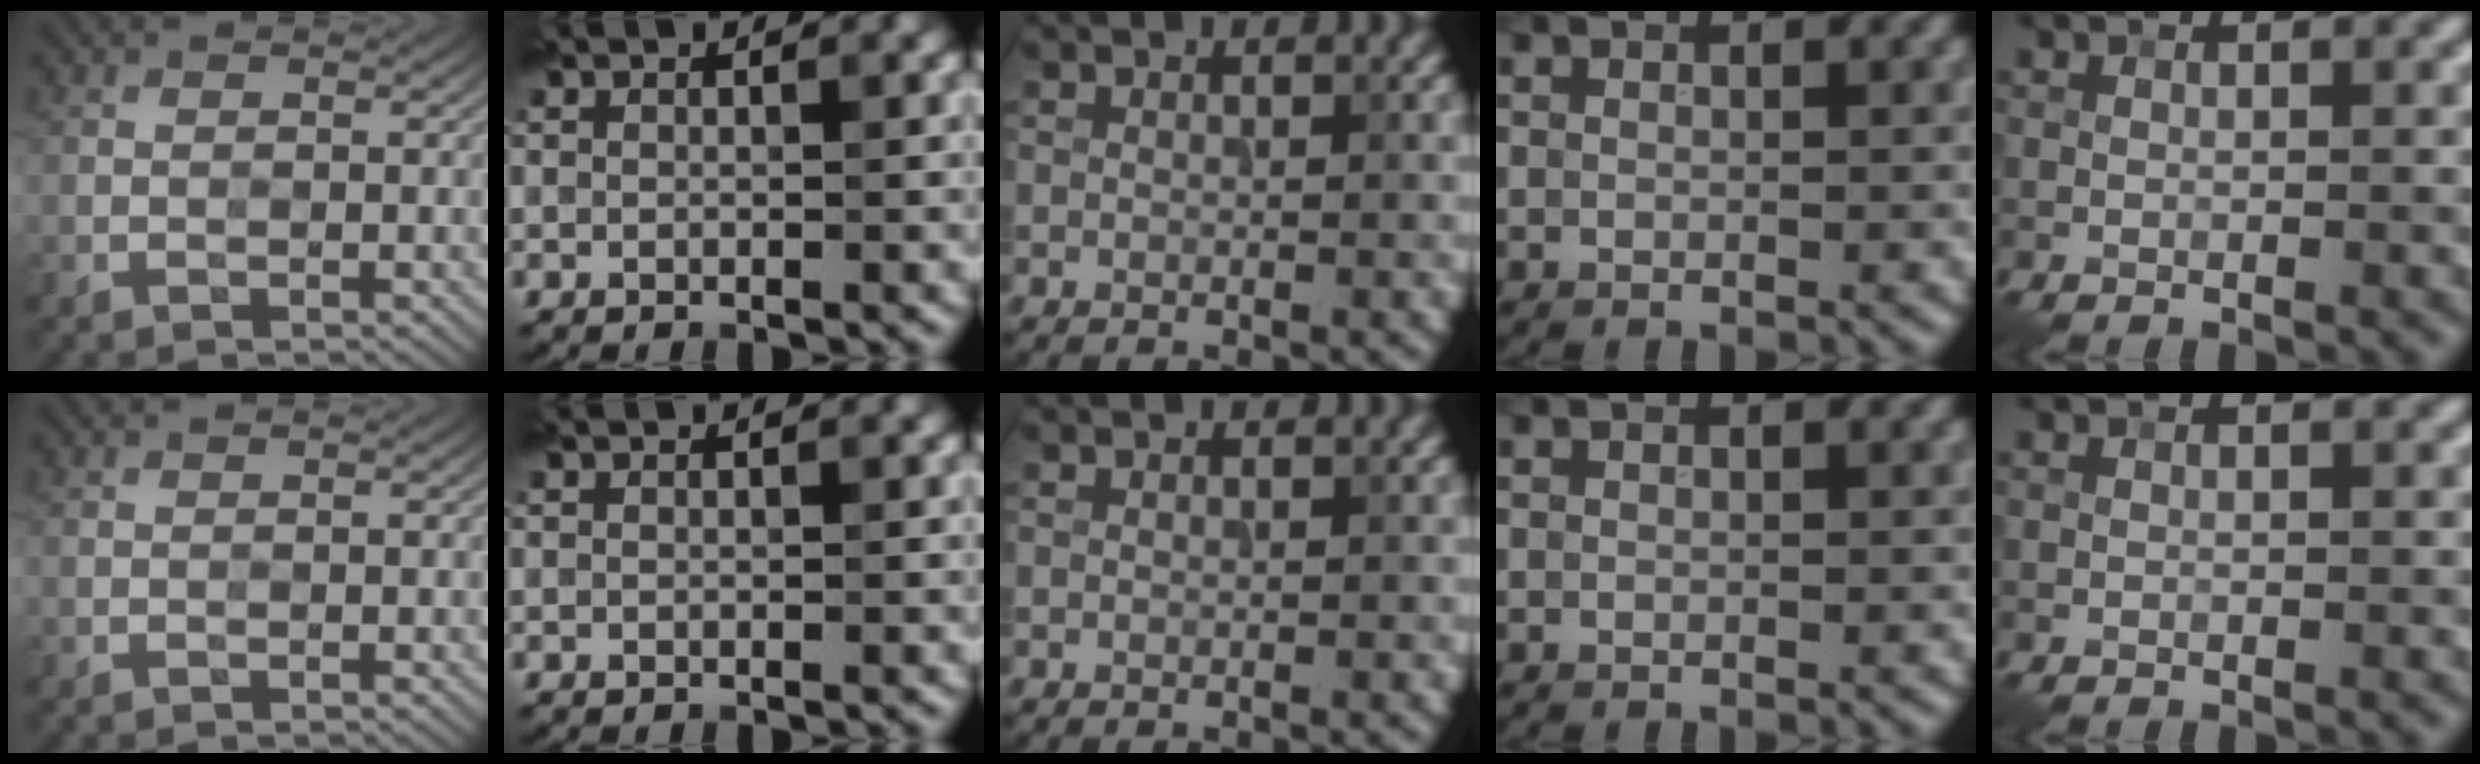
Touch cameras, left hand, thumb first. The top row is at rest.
{}